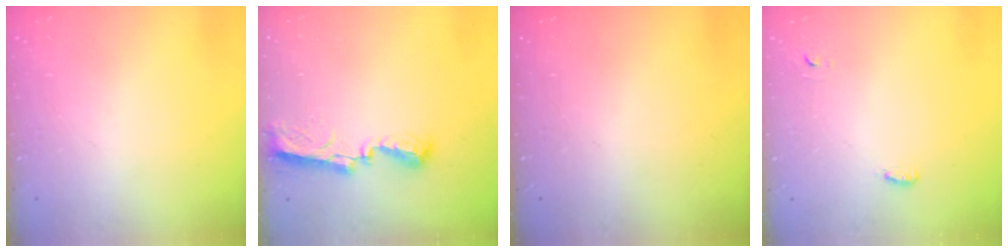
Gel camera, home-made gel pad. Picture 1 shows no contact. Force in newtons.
{"total": 8.3, "press": 8.2, "slide": 0.4}
{"total": 0.0}
{"total": 2.8, "press": 2.7, "slide": 0.6}